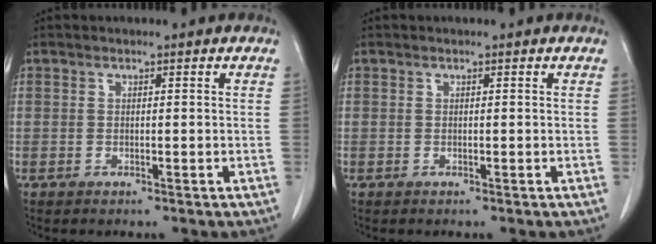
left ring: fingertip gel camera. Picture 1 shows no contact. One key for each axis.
{"total": 0.0}